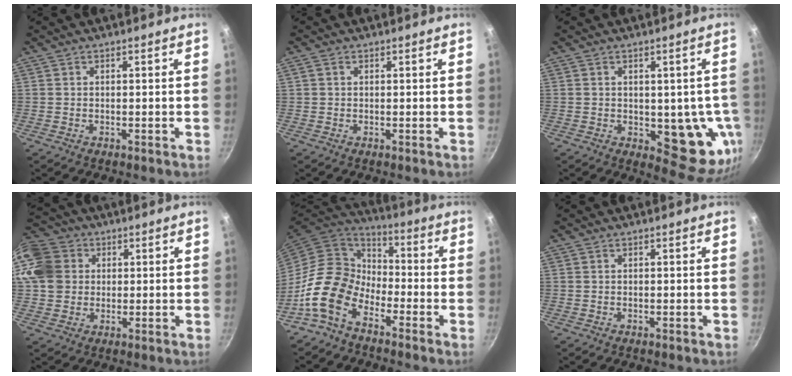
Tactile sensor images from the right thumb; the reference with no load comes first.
{"total": 0.9, "force": [0.3, 0.7, 0.5], "torque": [-0.010, 0.004, 0.005]}
{"total": 12.4, "force": [-1.7, 6.5, 10.5], "torque": [-0.068, -0.013, -0.015]}
{"total": 14.5, "force": [3.2, 12.5, 6.6], "torque": [-0.131, 0.018, 0.053]}
{"total": 12.9, "force": [-6.8, 8.6, 6.8], "torque": [-0.091, 0.058, -0.156]}
{"total": 0.0}